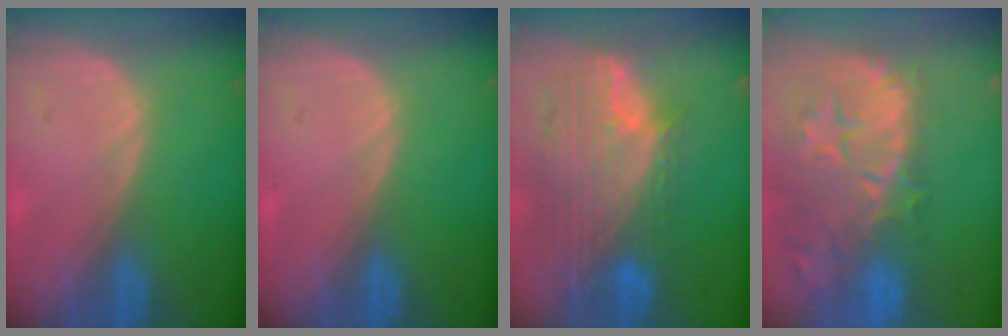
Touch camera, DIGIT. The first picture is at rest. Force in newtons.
{"total": 0.0}
{"total": 11.9, "press": 10.1, "slide": 6.3}
{"total": 14.8, "press": 11.8, "slide": 9.0}